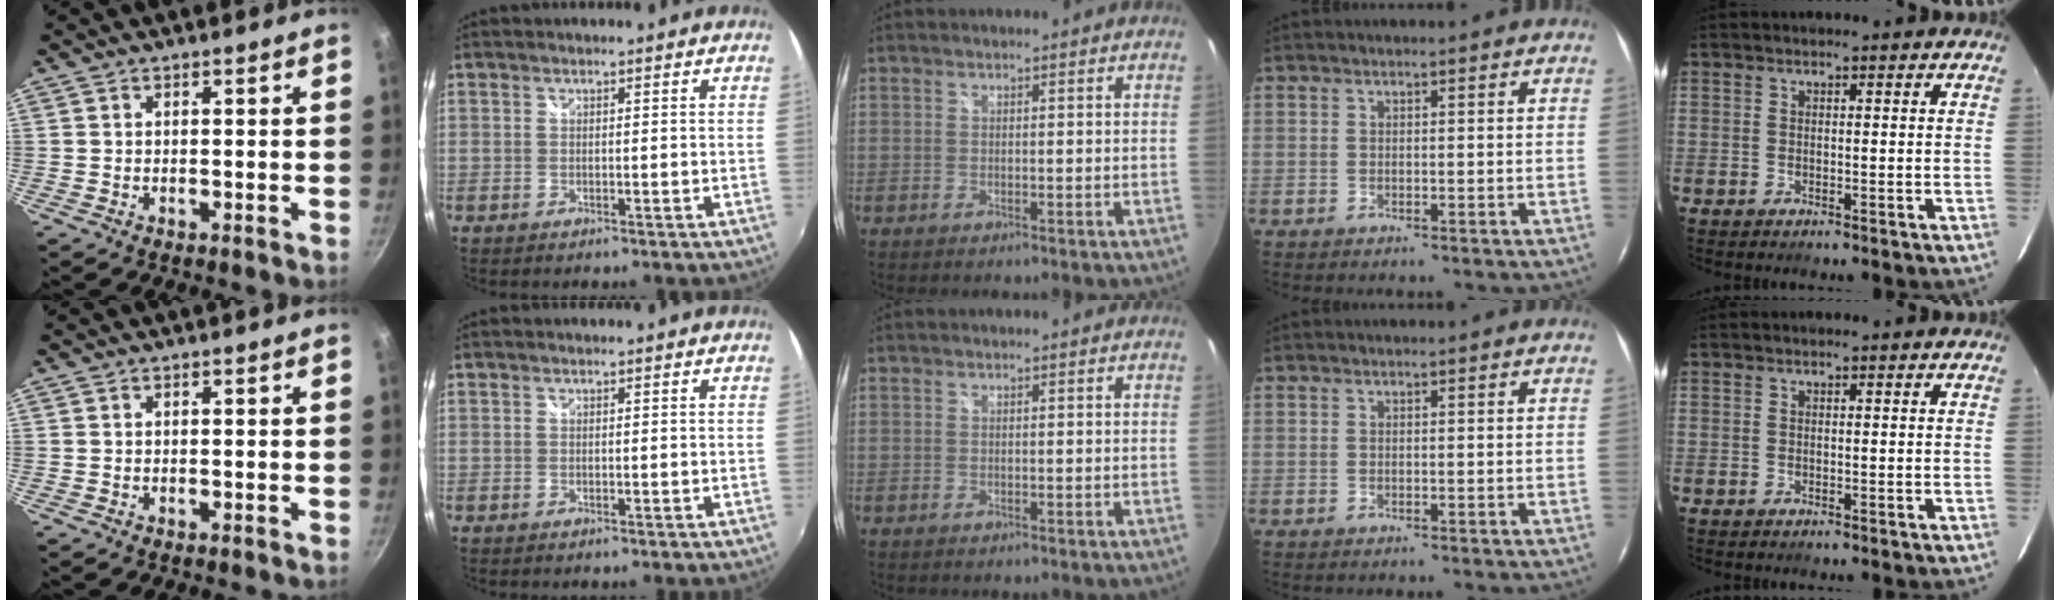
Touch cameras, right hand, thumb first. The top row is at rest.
{}